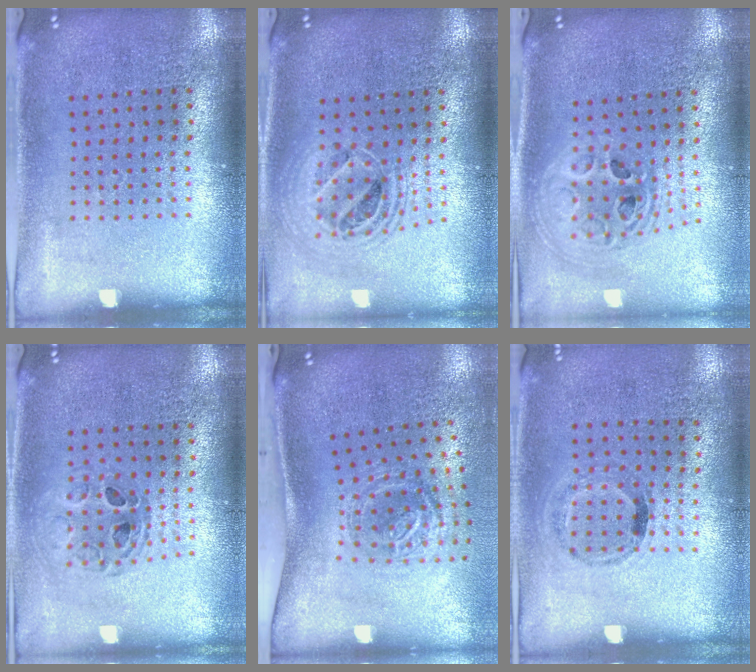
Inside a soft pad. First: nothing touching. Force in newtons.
{"total": 1.9, "press": 1.6, "slide": 1.1}
{"total": 2.3, "press": 1.8, "slide": 1.4}
{"total": 0.6, "press": 0.6, "slide": 0.1}
{"total": 1.8, "press": 1.2, "slide": 1.3}
{"total": 1.1, "press": 0.7, "slide": 0.8}